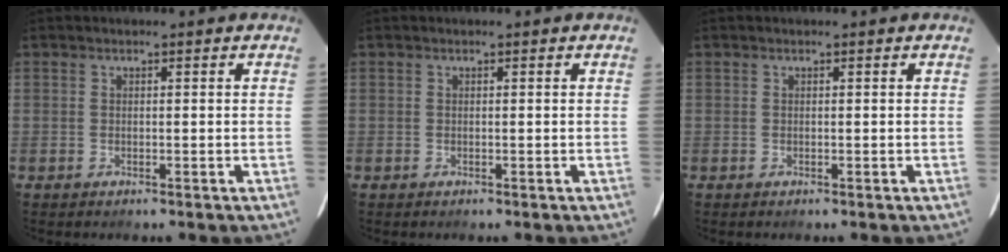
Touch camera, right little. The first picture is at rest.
{"total": 0.0}
{"total": 0.0}